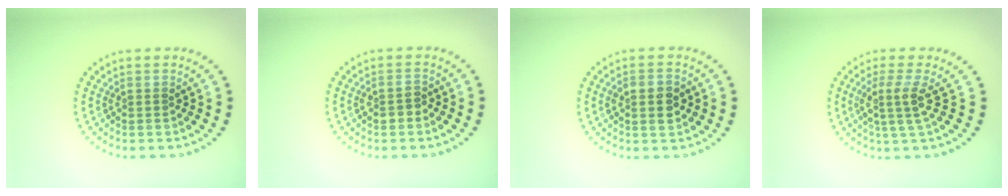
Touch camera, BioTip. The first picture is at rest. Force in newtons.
{"total": 1.4, "press": 1.3, "slide": 0.4}
{"total": 2.5, "press": 2.5, "slide": 0.3}
{"total": 2.8, "press": 2.1, "slide": 1.8}